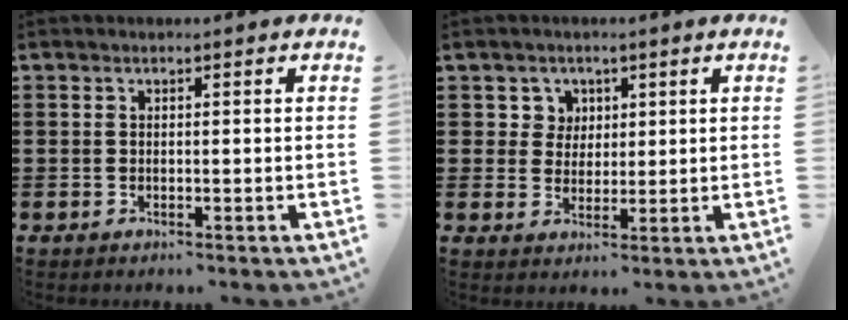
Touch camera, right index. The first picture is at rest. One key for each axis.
{"total": 3.7, "fx": 1.6, "fy": 3.3, "fz": 0.5, "tx": -0.027, "ty": 0.013, "tz": 0.028}